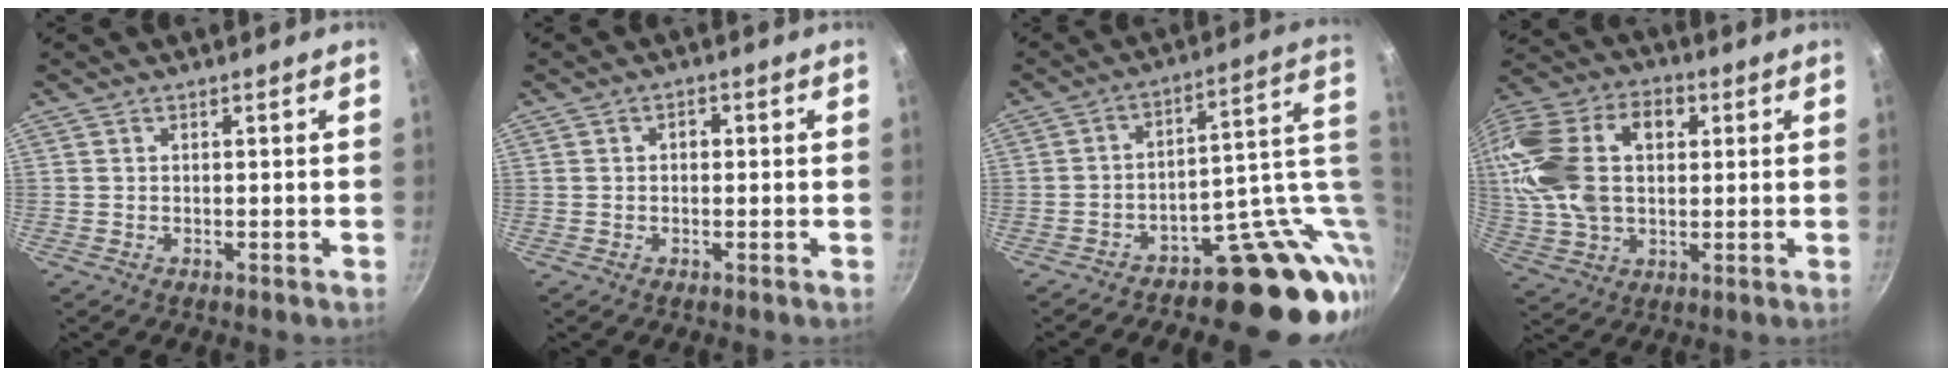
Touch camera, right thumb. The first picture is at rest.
{"total": 1.8, "force": [0.2, 1.3, 1.2], "torque": [-0.015, 0.006, 0.001]}
{"total": 16.0, "force": [-3.8, 9.5, 12.2], "torque": [-0.066, 0.040, -0.057]}
{"total": 22.4, "force": [4.0, 14.9, 16.2], "torque": [-0.316, 0.027, 0.065]}